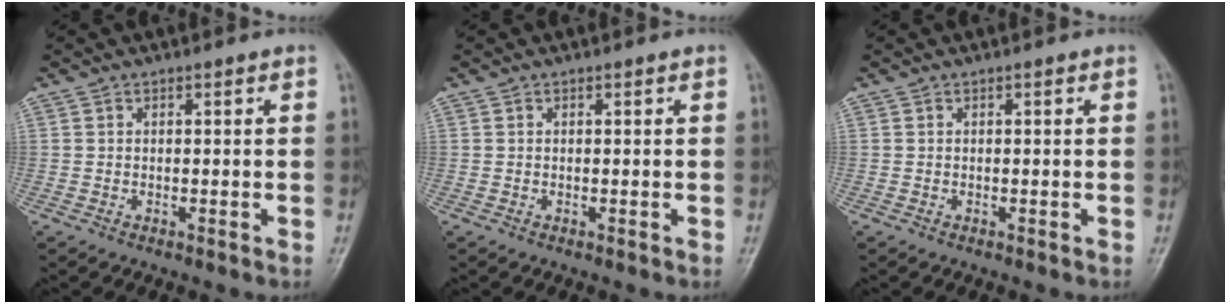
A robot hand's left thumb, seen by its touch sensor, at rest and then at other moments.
{"total": 0.0}
{"total": 0.0}